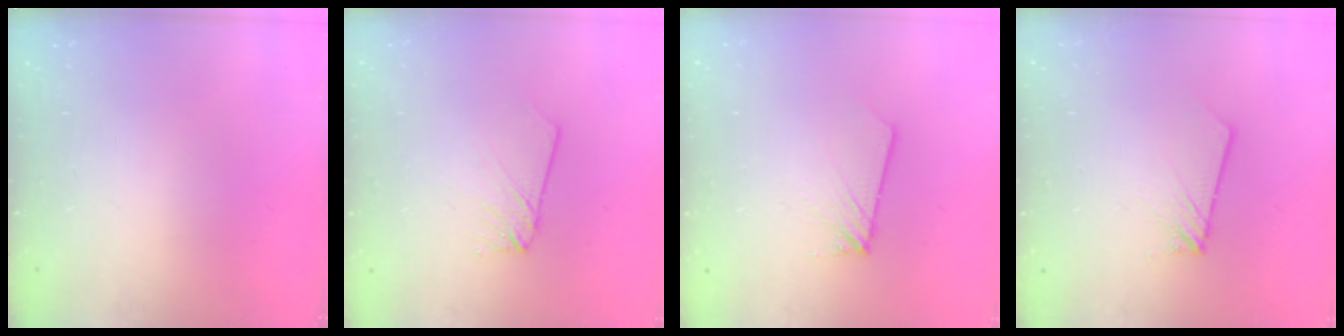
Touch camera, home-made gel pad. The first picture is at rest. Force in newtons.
{"total": 3.5, "press": 3.4, "slide": 0.3}
{"total": 1.8, "press": 1.8, "slide": 0.1}
{"total": 1.8, "press": 1.8, "slide": 0.2}